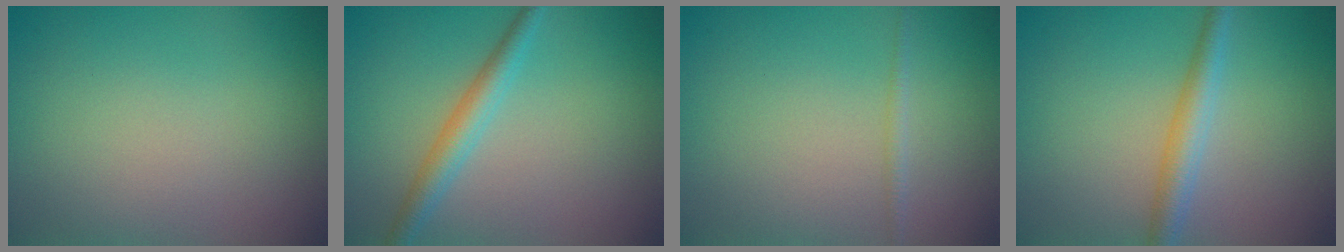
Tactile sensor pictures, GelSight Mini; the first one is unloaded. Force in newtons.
{"total": 2.6, "press": 2.6, "slide": 0.0}
{"total": 0.8, "press": 0.8, "slide": 0.1}
{"total": 2.7, "press": 2.7, "slide": 0.0}